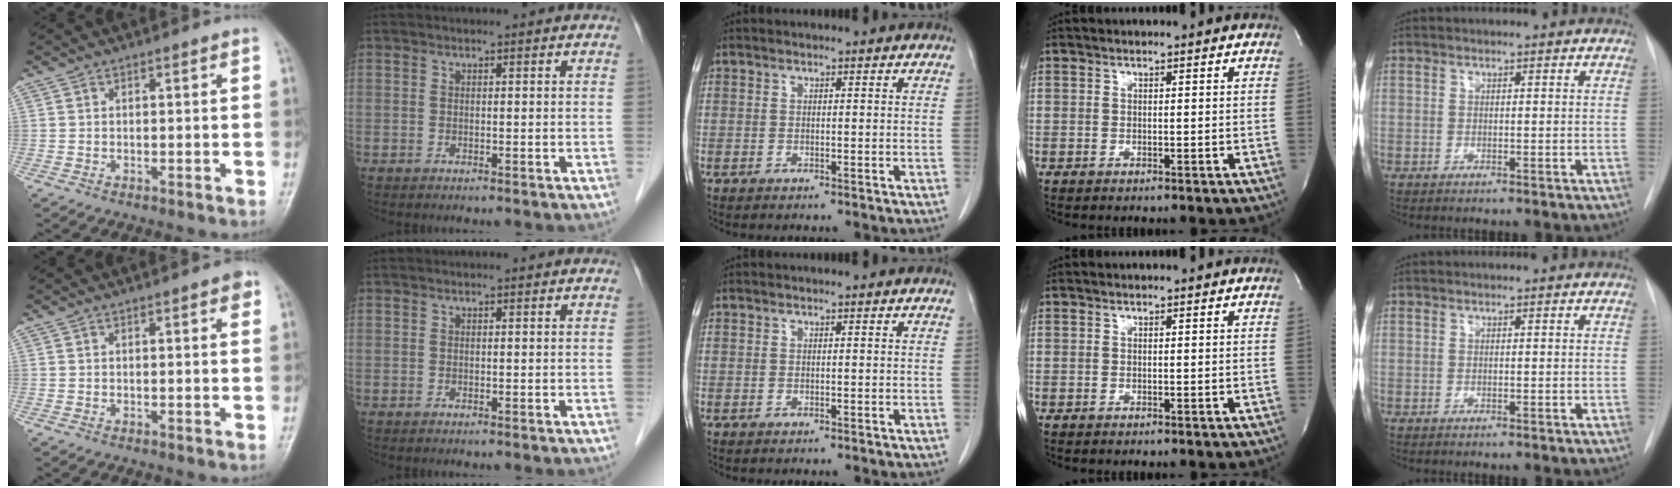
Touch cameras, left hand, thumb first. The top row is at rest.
{"thumb": {"total": 1.8, "force": [0.9, 0.5, 1.5], "torque": [-0.018, 0.000, 0.008]}}